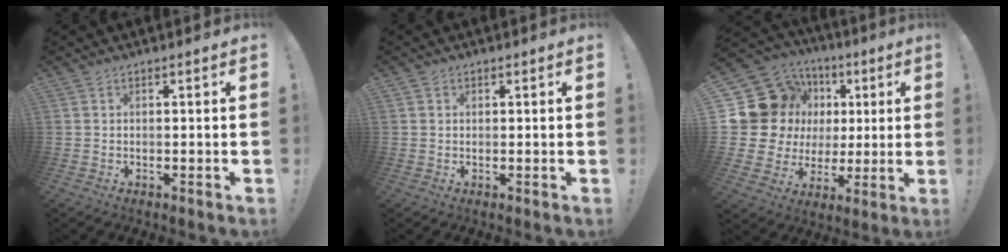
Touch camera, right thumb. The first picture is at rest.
{"total": 0.7, "force": [0.4, 0.6, 0.0], "torque": [0.007, -0.001, 0.006]}
{"total": 17.5, "force": [4.7, 14.9, 8.1], "torque": [-0.126, -0.029, 0.125]}